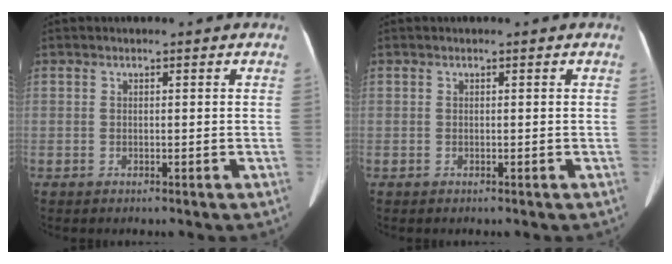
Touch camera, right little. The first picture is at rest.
{"total": 0.0}